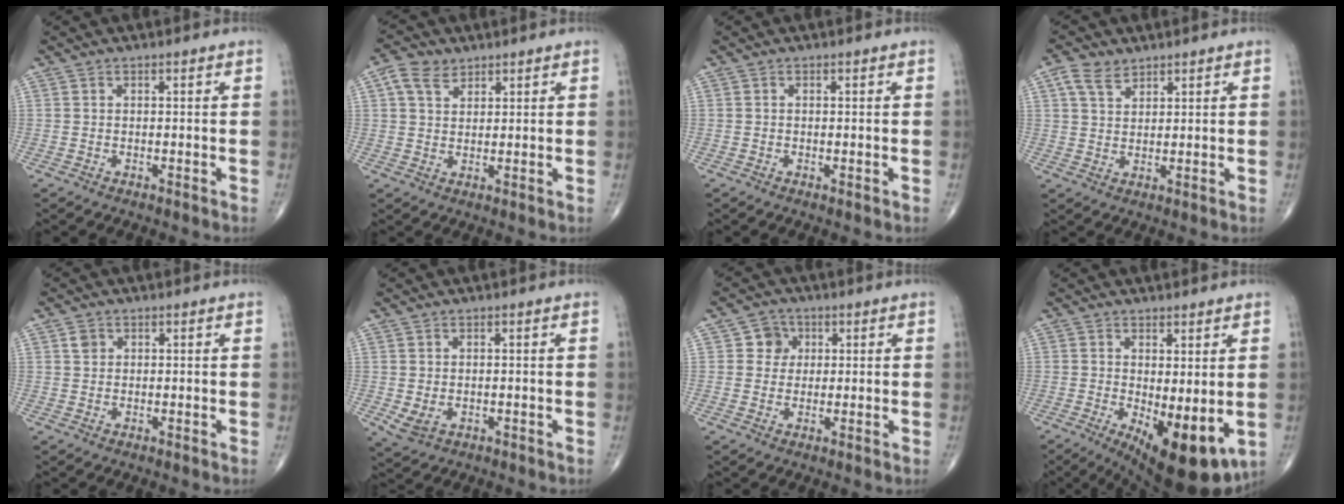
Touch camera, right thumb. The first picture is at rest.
{"total": 5.1, "force": [2.8, 3.4, 2.5], "torque": [-0.037, -0.003, 0.055]}
{"total": 0.0}
{"total": 4.7, "force": [3.0, 2.9, 2.2], "torque": [-0.034, -0.007, 0.060]}
{"total": 1.7, "force": [0.7, 1.4, 0.6], "torque": [-0.001, -0.002, 0.011]}
{"total": 3.0, "force": [-0.3, 2.0, 2.2], "torque": [-0.039, -0.002, 0.007]}
{"total": 4.1, "force": [1.1, 3.8, 0.9], "torque": [0.014, 0.003, 0.010]}
{"total": 12.0, "force": [-2.3, 4.6, 10.9], "torque": [-0.149, -0.025, -0.017]}